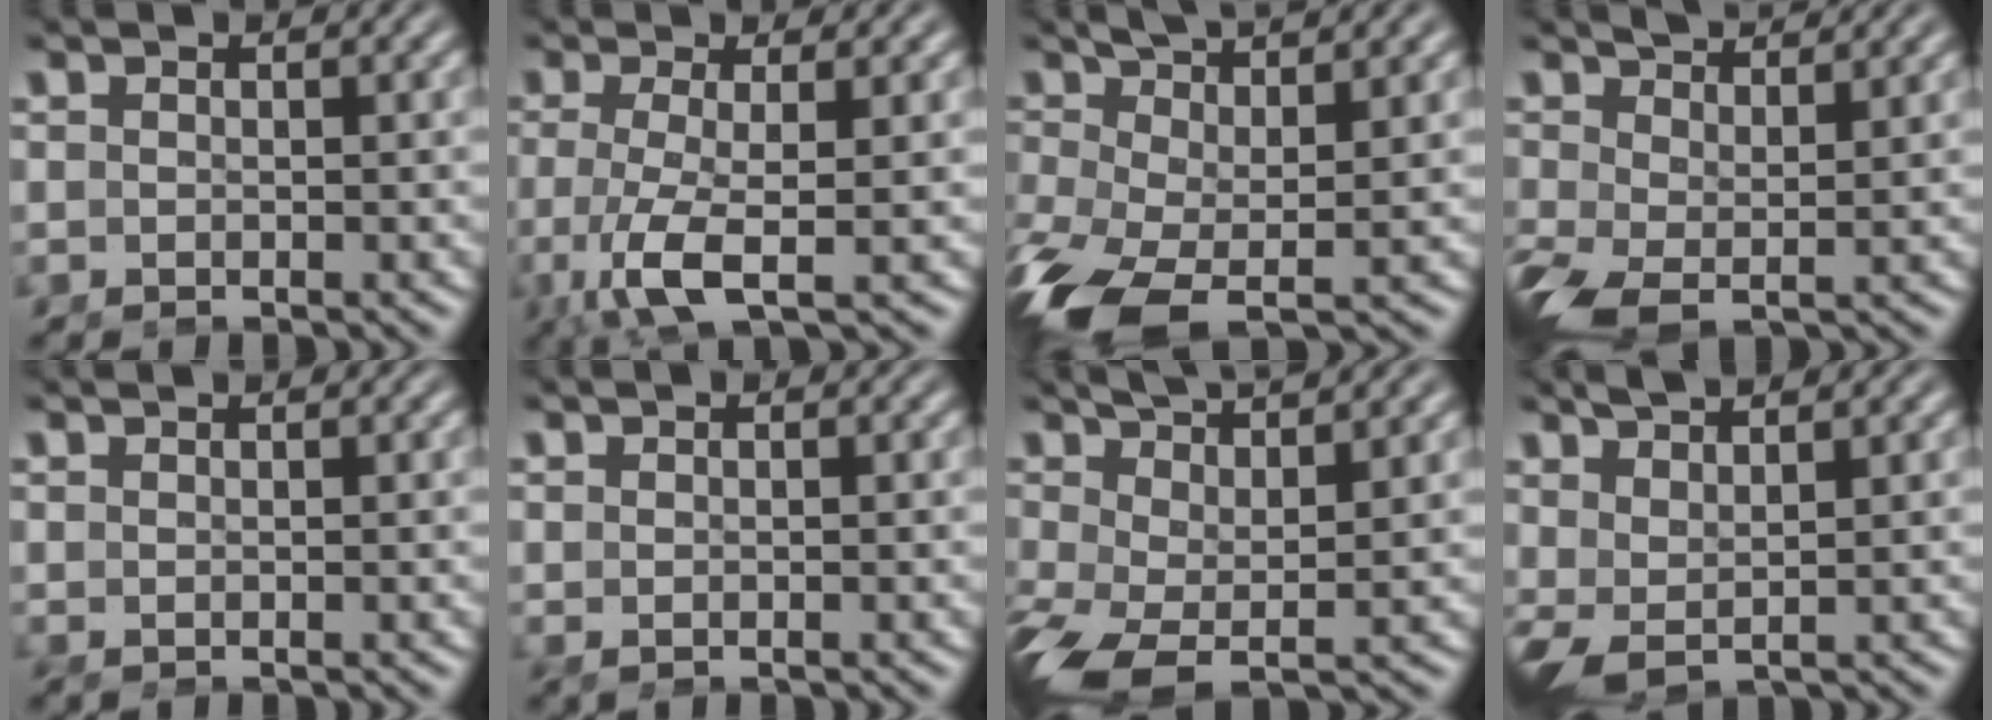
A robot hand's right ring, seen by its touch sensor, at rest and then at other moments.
{"total": 5.1, "force": [-1.4, 1.1, 4.7], "torque": [-0.108, -0.020, -0.018]}
{"total": 7.6, "force": [-1.9, 4.4, 5.9], "torque": [-0.139, -0.033, -0.023]}
{"total": 3.4, "force": [0.6, 1.6, 2.9], "torque": [-0.061, -0.011, 0.016]}
{"total": 0.7, "force": [0.4, -0.2, 0.4], "torque": [-0.005, 0.003, 0.010]}
{"total": 0.9, "force": [0.4, 0.0, 0.8], "torque": [-0.012, 0.007, 0.005]}
{"total": 7.2, "force": [0.1, 4.6, 5.5], "torque": [-0.125, -0.020, 0.003]}
{"total": 3.9, "force": [1.0, 2.7, 2.7], "torque": [-0.071, 0.001, 0.017]}